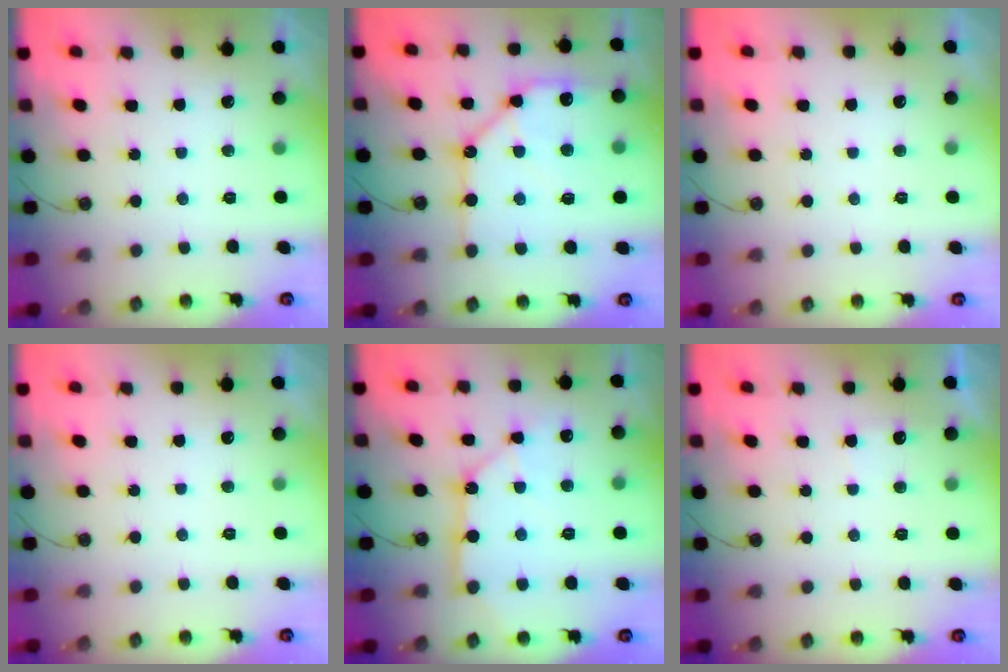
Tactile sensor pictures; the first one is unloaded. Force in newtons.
{"total": 14.9, "press": 14.8, "slide": 1.8}
{"total": 0.0}
{"total": 0.0}
{"total": 11.0, "press": 10.9, "slide": 1.5}
{"total": 2.2, "press": 2.2, "slide": 0.3}